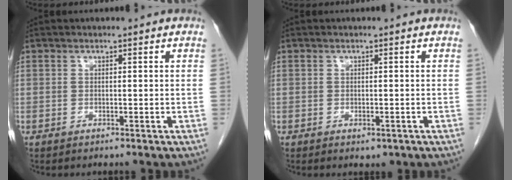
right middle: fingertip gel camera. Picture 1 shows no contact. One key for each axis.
{"total": 1.4, "fx": -0.6, "fy": 0.7, "fz": 1.0, "tx": -0.011, "ty": -0.002, "tz": -0.002}